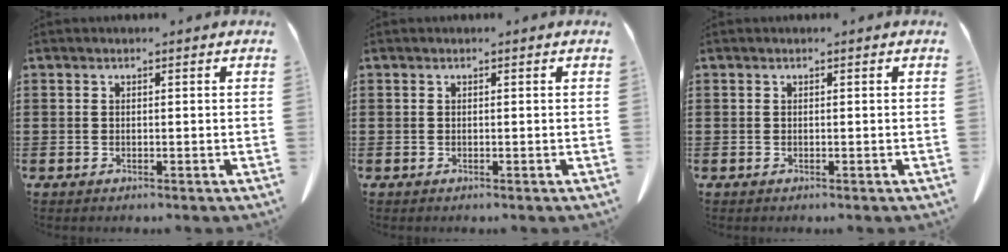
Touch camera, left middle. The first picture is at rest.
{"total": 0.0}
{"total": 0.0}